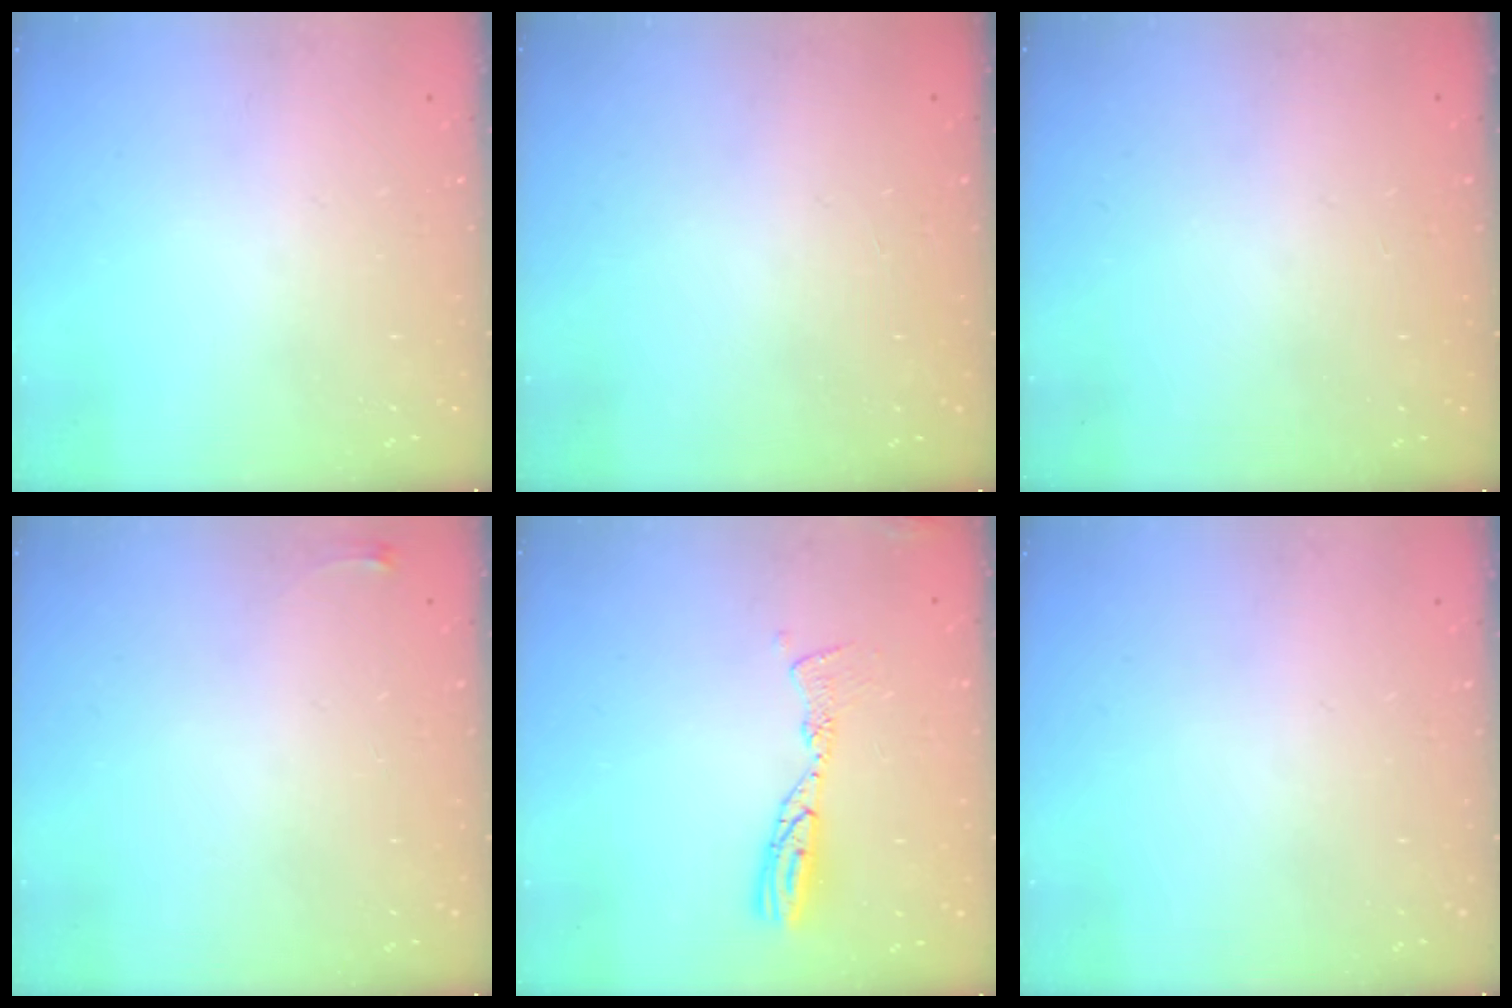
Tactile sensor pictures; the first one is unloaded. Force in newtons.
{"total": 0.9, "press": 0.0, "slide": 0.9}
{"total": 0.0}
{"total": 2.6, "press": 2.6, "slide": 0.6}
{"total": 9.7, "press": 9.7, "slide": 0.9}
{"total": 0.0}